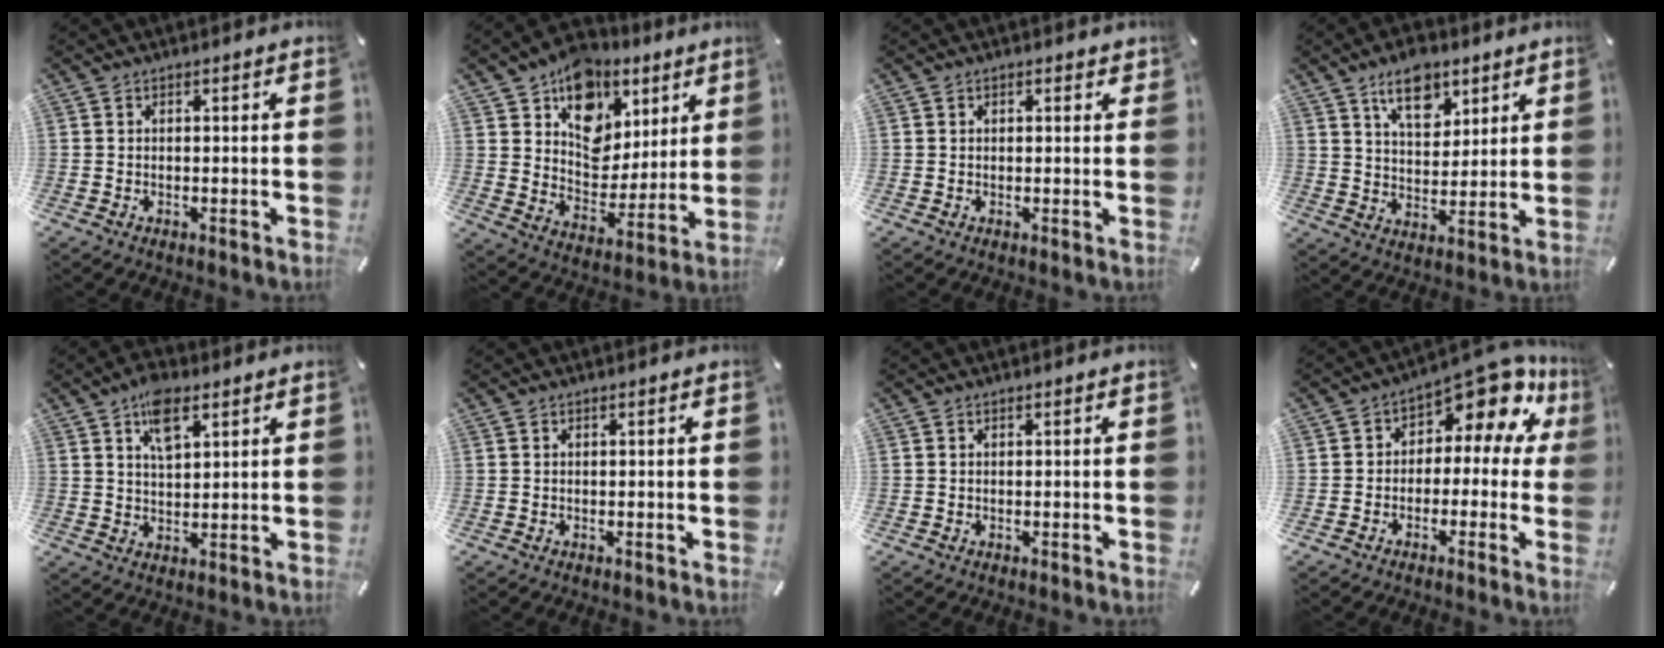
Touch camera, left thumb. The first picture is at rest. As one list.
[{"total": 13.3, "force": [7.1, 10.5, 4.0], "torque": [-0.053, -0.063, 0.131]}, {"total": 0.9, "force": [0.4, 0.8, 0.2], "torque": [0.004, 0.002, 0.005]}, {"total": 10.6, "force": [6.5, 6.3, 5.5], "torque": [-0.071, -0.027, 0.112]}, {"total": 7.3, "force": [4.0, 3.8, 4.9], "torque": [-0.074, -0.013, 0.067]}, {"total": 0.0}, {"total": 0.0}, {"total": 11.9, "force": [6.7, 5.7, 8.0], "torque": [-0.116, -0.056, 0.112]}]